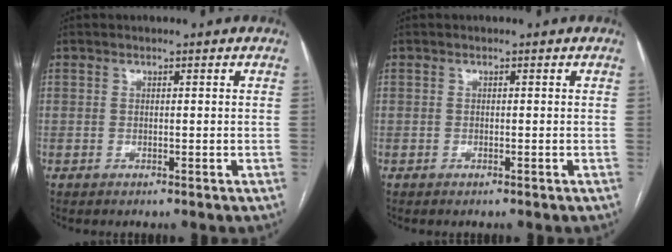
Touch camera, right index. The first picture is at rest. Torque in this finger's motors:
{"motor_torque": [-0.06, -0.04, -0.10, 0.00]}